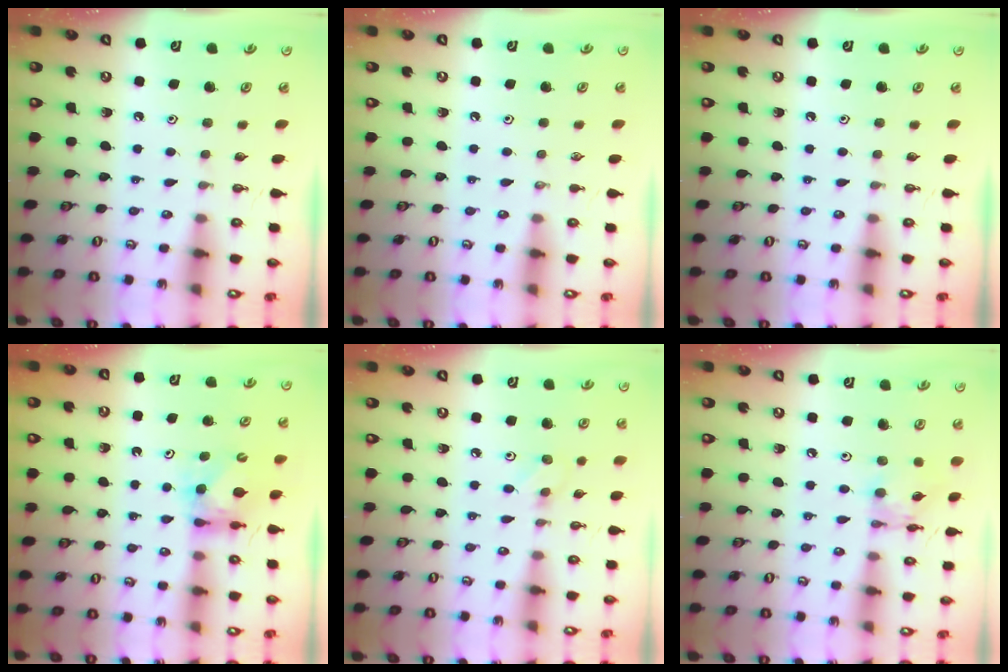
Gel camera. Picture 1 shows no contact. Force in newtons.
{"total": 0.0}
{"total": 0.0}
{"total": 5.7, "press": 5.7, "slide": 0.6}
{"total": 5.0, "press": 4.9, "slide": 0.6}
{"total": 7.8, "press": 7.8, "slide": 0.4}